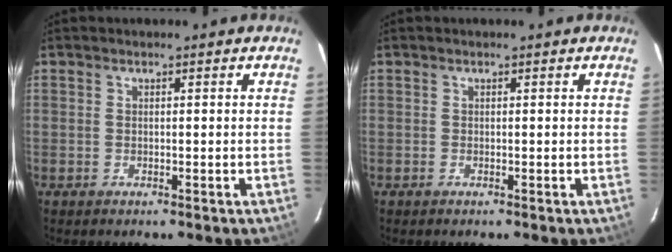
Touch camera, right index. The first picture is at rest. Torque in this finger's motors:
{"motor_torque": [0.13, 0.09, -0.02, 0.01]}